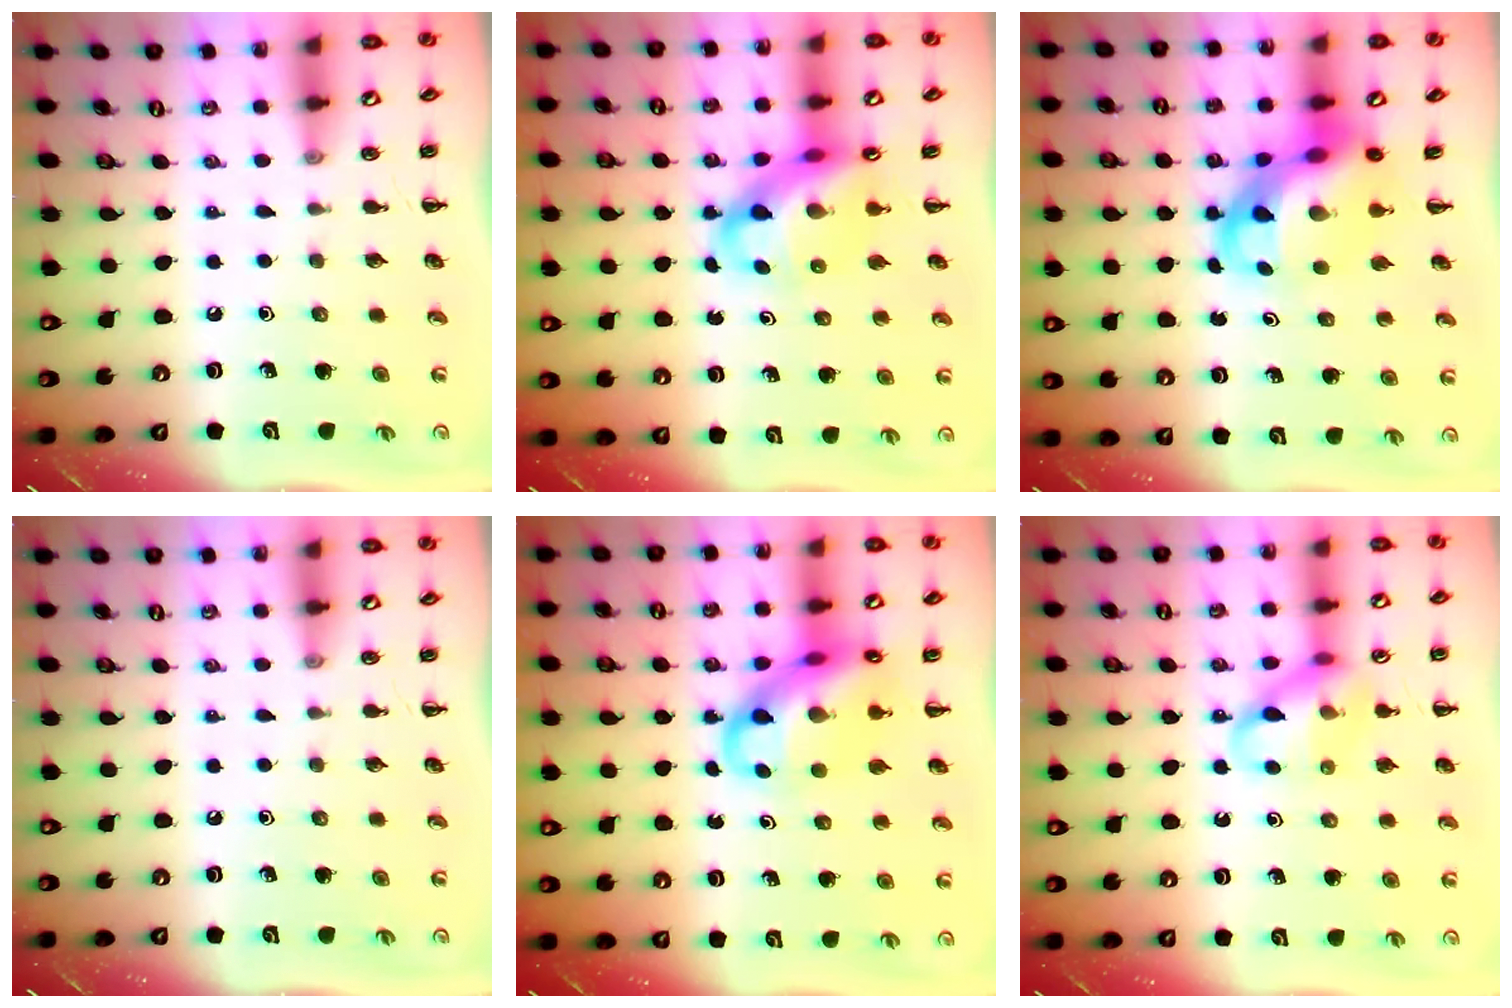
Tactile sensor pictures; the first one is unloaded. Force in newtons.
{"total": 11.1, "press": 10.7, "slide": 3.1}
{"total": 10.4, "press": 10.1, "slide": 2.6}
{"total": 0.0}
{"total": 14.7, "press": 14.2, "slide": 3.8}
{"total": 12.5, "press": 12.3, "slide": 2.1}